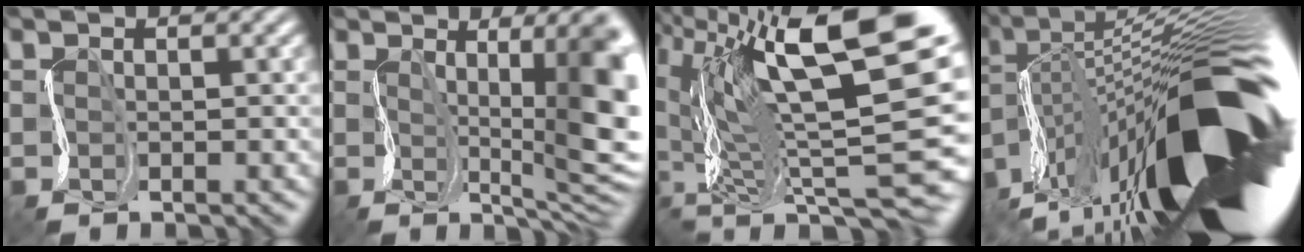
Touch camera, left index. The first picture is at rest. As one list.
[{"total": 12.0, "force": [1.1, 3.1, 11.5], "torque": [-0.139, 0.001, 0.022]}, {"total": 13.5, "force": [2.8, 5.8, 11.8], "torque": [-0.189, 0.006, 0.043]}, {"total": 19.4, "force": [-3.4, 6.9, 17.9], "torque": [-0.261, -0.006, -0.066]}]